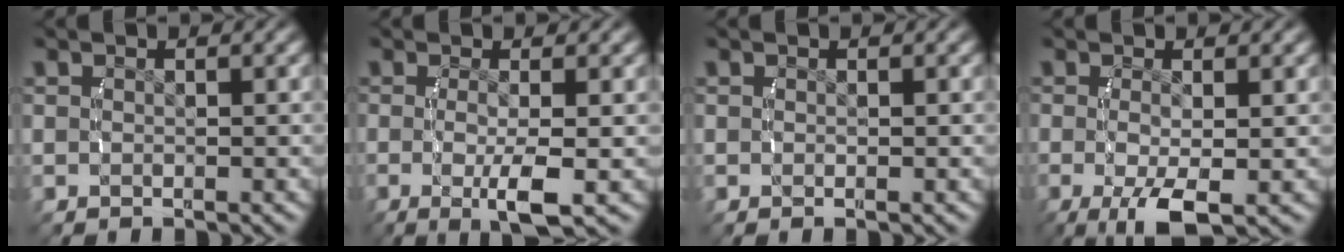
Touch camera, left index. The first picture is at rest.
{"total": 4.2, "force": [-1.3, 0.7, 4.0], "torque": [-0.077, -0.022, -0.013]}
{"total": 0.0}
{"total": 4.8, "force": [-2.2, 1.6, 4.0], "torque": [-0.092, -0.039, -0.015]}